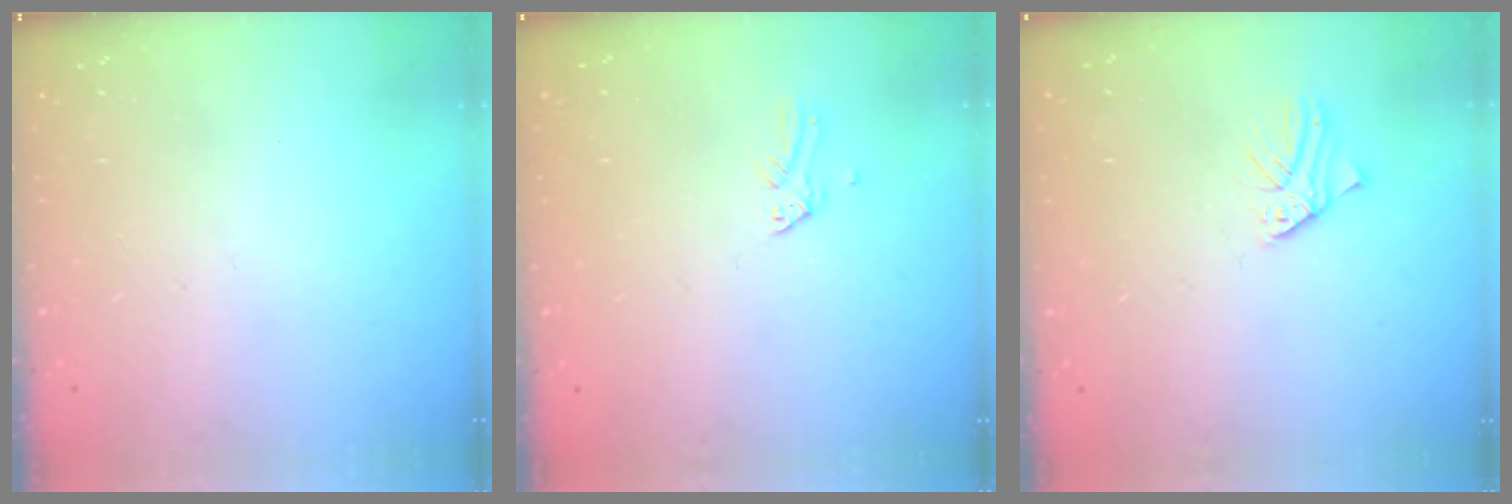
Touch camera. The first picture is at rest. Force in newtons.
{"total": 0.0}
{"total": 1.2, "press": 1.2, "slide": 0.1}